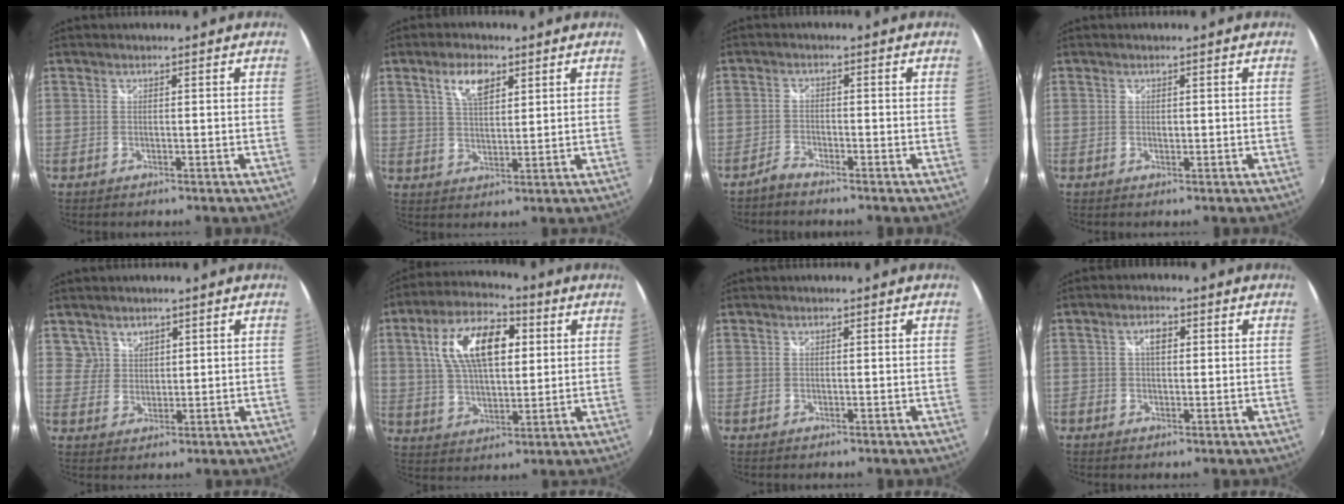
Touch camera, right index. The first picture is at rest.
{"total": 6.1, "force": [3.2, 2.8, 4.4], "torque": [-0.078, 0.009, 0.059]}
{"total": 2.2, "force": [-2.1, 0.3, 0.5], "torque": [-0.019, -0.003, -0.048]}
{"total": 0.6, "force": [0.0, 0.5, 0.3], "torque": [-0.005, -0.002, 0.001]}
{"total": 3.3, "force": [2.2, 2.4, -0.2], "torque": [0.016, 0.012, 0.042]}
{"total": 14.8, "force": [4.1, 7.3, 12.3], "torque": [-0.225, 0.026, 0.073]}
{"total": 0.0}
{"total": 2.6, "force": [0.5, 1.6, 2.0], "torque": [-0.035, 0.010, 0.008]}